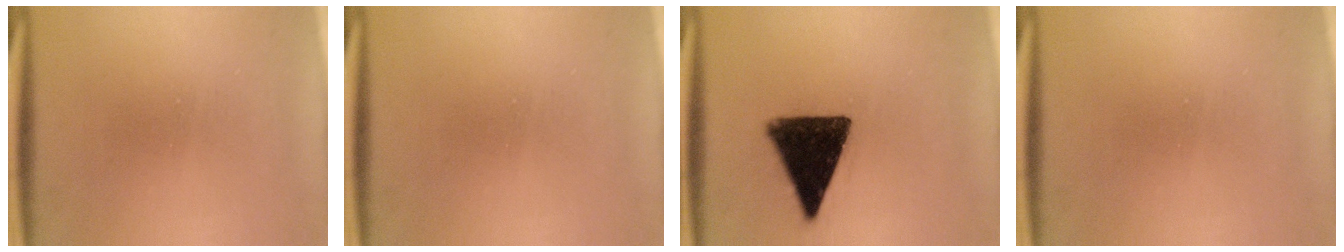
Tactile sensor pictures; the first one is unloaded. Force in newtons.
{"total": 0.0}
{"total": 12.9}
{"total": 0.0}